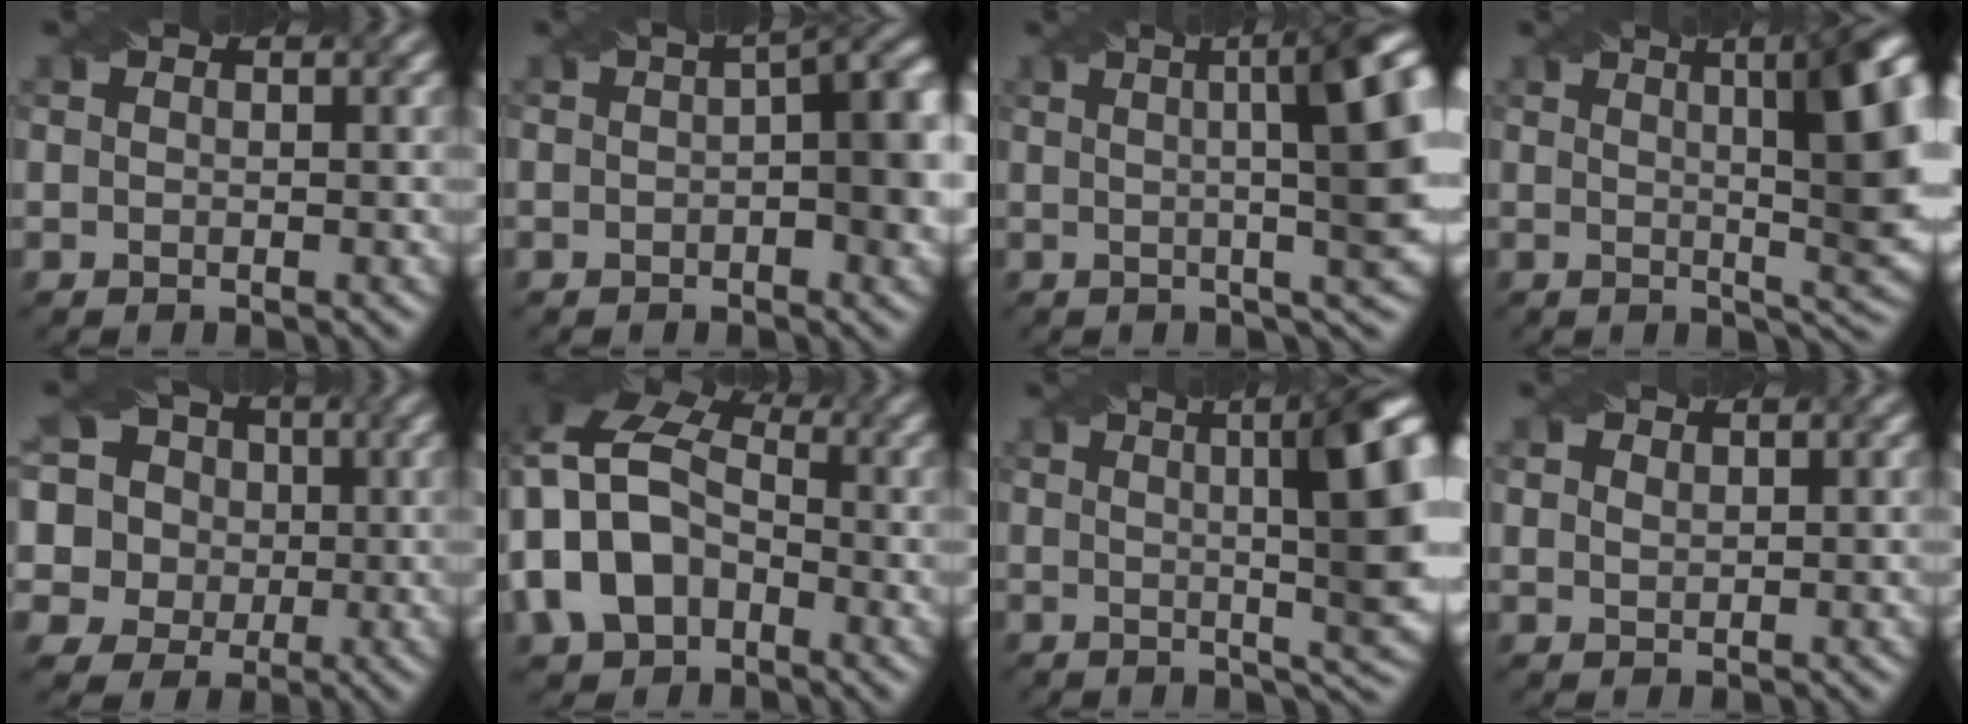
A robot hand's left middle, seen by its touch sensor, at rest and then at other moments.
{"total": 6.5, "force": [0.0, 2.4, 6.1], "torque": [-0.067, 0.010, -0.003]}
{"total": 11.7, "force": [1.6, 3.3, 11.1], "torque": [-0.099, 0.025, 0.010]}
{"total": 13.1, "force": [2.6, 4.2, 12.2], "torque": [-0.107, 0.021, 0.025]}
{"total": 10.9, "force": [2.9, 9.5, 4.6], "torque": [-0.109, 0.038, 0.016]}
{"total": 11.1, "force": [-1.6, 8.0, 7.5], "torque": [-0.152, 0.004, -0.038]}
{"total": 12.9, "force": [2.1, 3.7, 12.2], "torque": [-0.111, 0.017, 0.021]}
{"total": 1.0, "force": [0.8, 0.6, 0.3], "torque": [-0.008, 0.000, 0.019]}